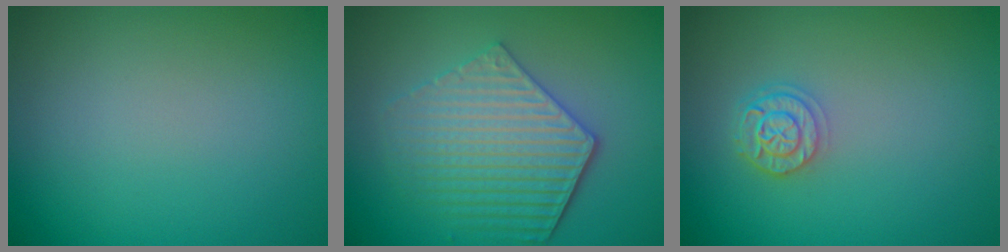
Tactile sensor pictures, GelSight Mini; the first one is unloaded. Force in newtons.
{"total": 5.1, "press": 4.3, "slide": 2.8}
{"total": 2.5, "press": 2.0, "slide": 1.4}